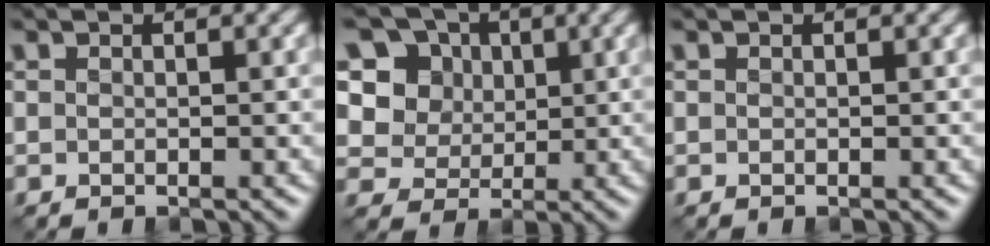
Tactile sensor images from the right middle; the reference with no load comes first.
{"total": 7.6, "force": [3.2, 6.2, 3.1], "torque": [-0.072, 0.002, 0.050]}
{"total": 0.0}